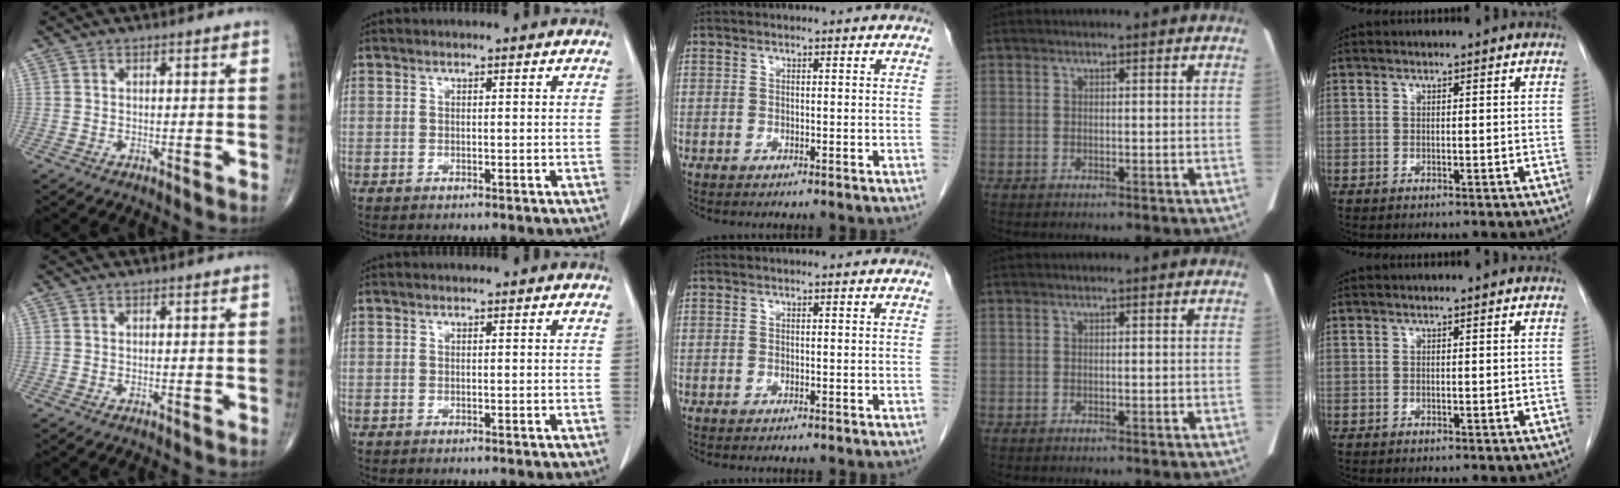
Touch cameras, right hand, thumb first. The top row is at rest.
{}